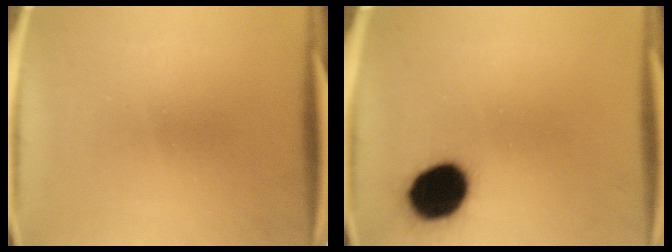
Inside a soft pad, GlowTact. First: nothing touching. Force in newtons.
{"total": 14.4}